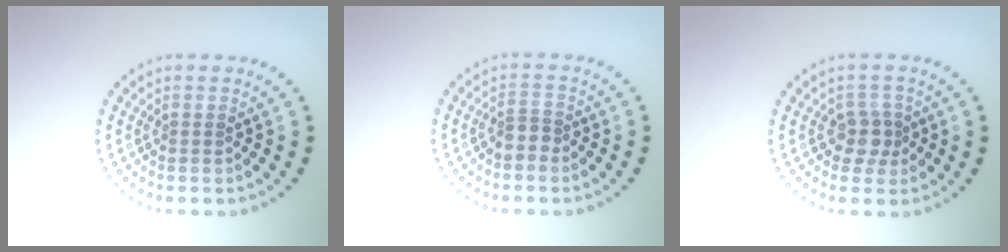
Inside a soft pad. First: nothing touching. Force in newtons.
{"total": 1.7, "press": 1.3, "slide": 1.2}
{"total": 2.3, "press": 1.9, "slide": 1.2}